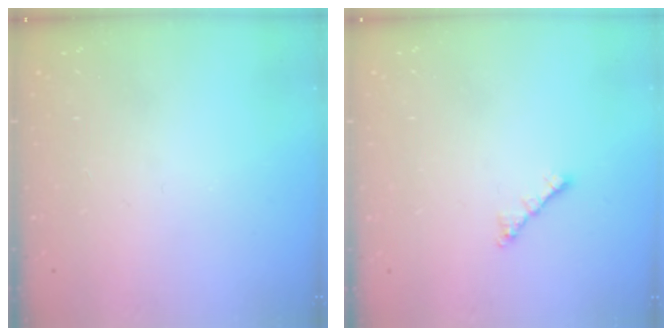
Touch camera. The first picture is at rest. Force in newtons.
{"total": 2.0, "press": 1.9, "slide": 0.6}